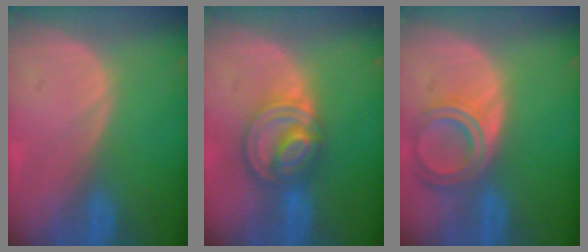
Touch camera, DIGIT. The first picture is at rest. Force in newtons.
{"total": 8.1, "press": 7.0, "slide": 4.1}
{"total": 6.7, "press": 6.0, "slide": 2.8}